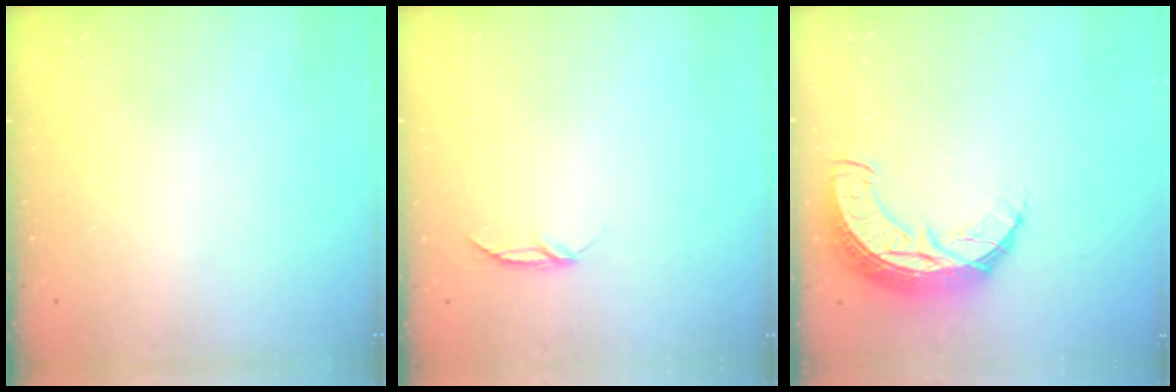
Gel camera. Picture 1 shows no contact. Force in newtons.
{"total": 4.0, "press": 4.0, "slide": 0.4}
{"total": 11.5, "press": 11.5, "slide": 0.9}